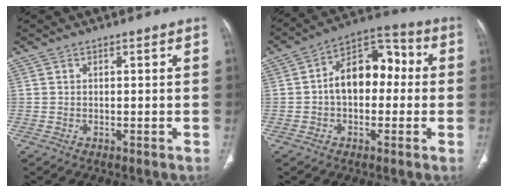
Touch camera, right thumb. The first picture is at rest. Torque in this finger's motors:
{"motor_torque": [1.63, 1.86, 1.16, -0.45, 0.07]}